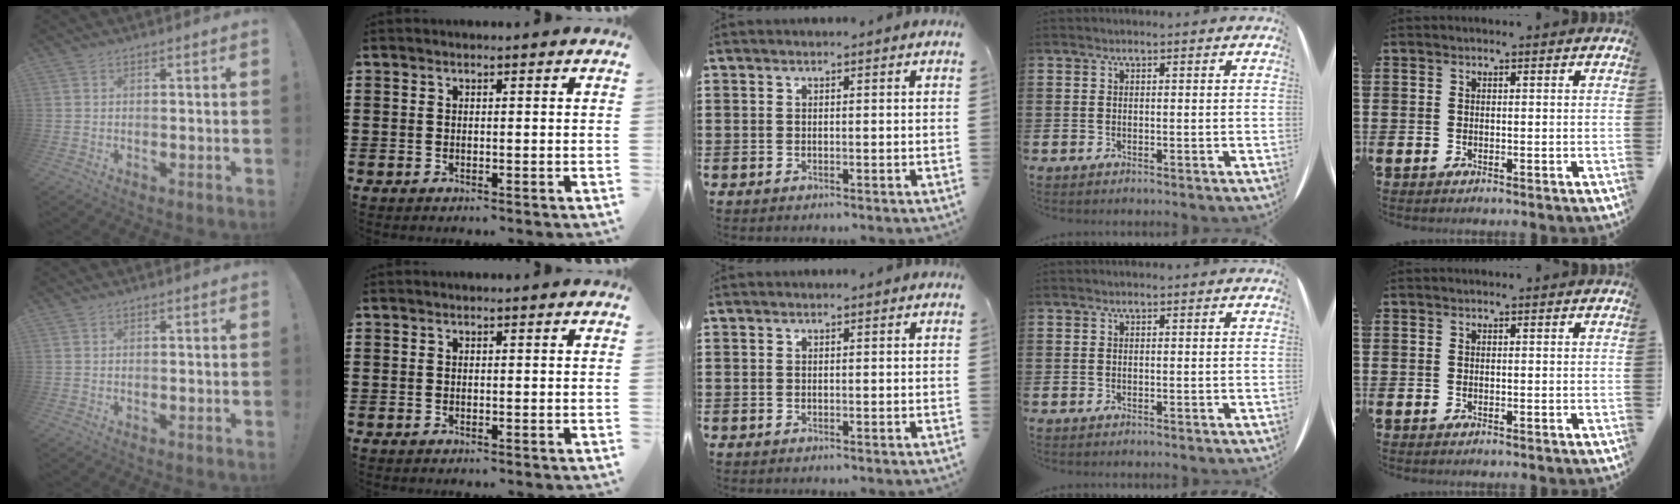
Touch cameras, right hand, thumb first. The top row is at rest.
{}